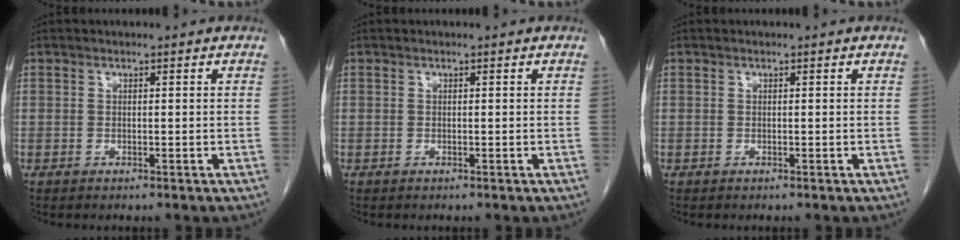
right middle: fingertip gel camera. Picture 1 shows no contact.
{"total": 0.0}
{"total": 0.0}